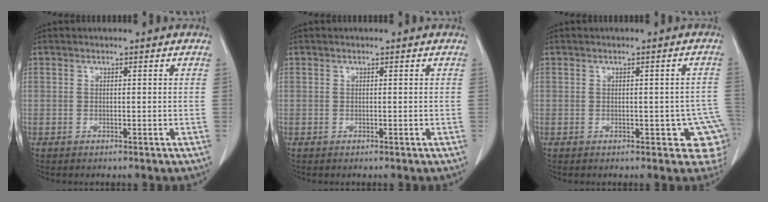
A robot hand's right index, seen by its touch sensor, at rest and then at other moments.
{"total": 0.0}
{"total": 6.0, "force": [-1.4, 2.8, 5.1], "torque": [-0.035, 0.012, -0.013]}